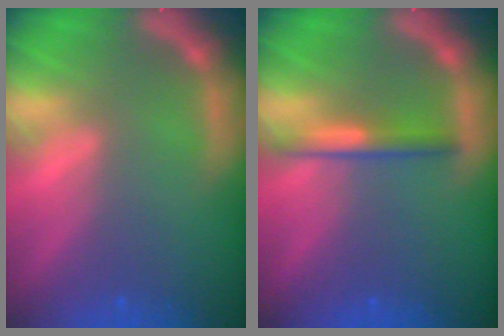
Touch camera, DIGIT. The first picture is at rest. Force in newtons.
{"total": 2.4}